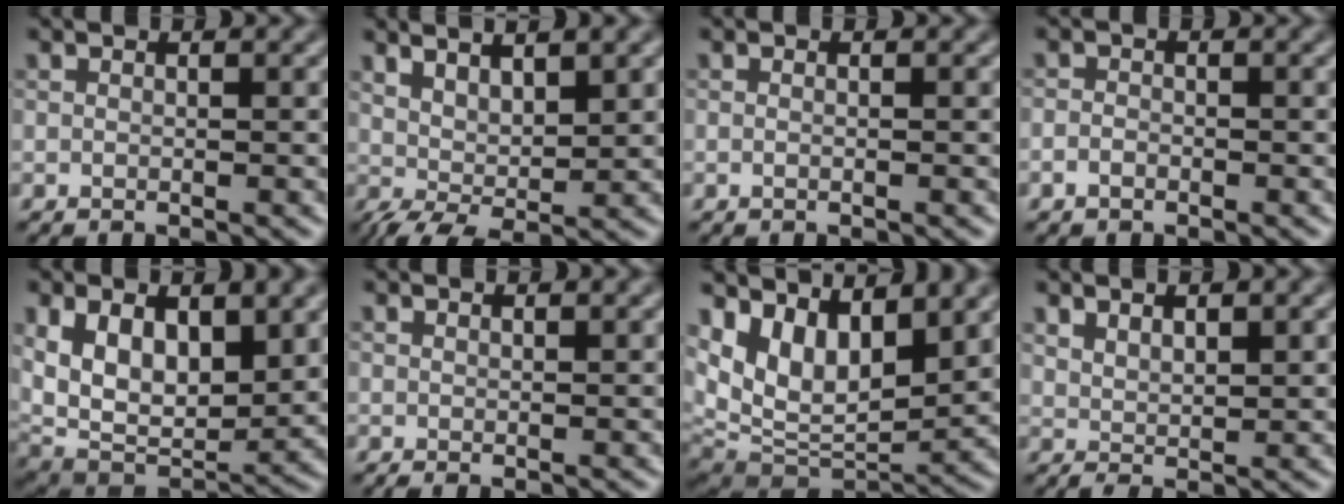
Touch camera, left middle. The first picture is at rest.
{"total": 4.3, "force": [1.8, 1.3, 3.7], "torque": [-0.065, -0.005, 0.036]}
{"total": 0.8, "force": [0.1, 0.3, 0.7], "torque": [-0.005, -0.013, -0.004]}
{"total": 1.1, "force": [-0.6, 0.7, 0.5], "torque": [-0.009, 0.000, -0.015]}
{"total": 10.3, "force": [2.6, 5.7, 8.1], "torque": [-0.167, -0.015, 0.050]}
{"total": 1.0, "force": [0.6, 0.3, 0.7], "torque": [-0.007, 0.002, 0.009]}
{"total": 11.0, "force": [4.7, 5.9, 8.0], "torque": [-0.144, -0.006, 0.083]}
{"total": 1.8, "force": [1.4, 0.5, 1.1], "torque": [-0.020, -0.005, 0.027]}